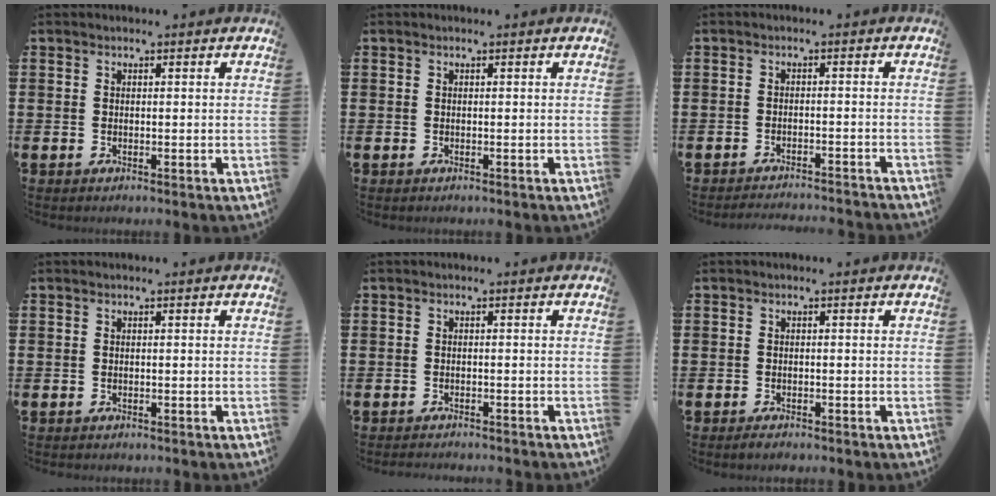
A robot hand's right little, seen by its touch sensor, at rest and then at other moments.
{"total": 0.0}
{"total": 1.8, "force": [-1.8, -0.2, 0.0], "torque": [-0.002, 0.005, -0.038]}
{"total": 0.0}
{"total": 0.9, "force": [-0.8, 0.0, -0.1], "torque": [-0.001, 0.000, -0.018]}
{"total": 0.8, "force": [-0.7, 0.2, 0.3], "torque": [-0.008, -0.003, -0.013]}